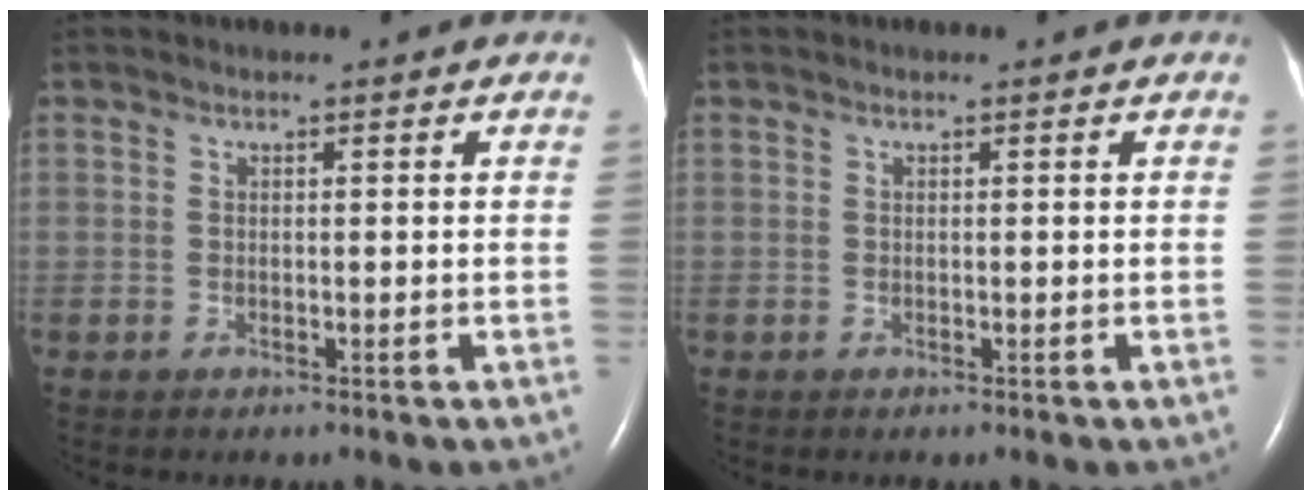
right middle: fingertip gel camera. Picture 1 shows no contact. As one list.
[{"total": 0.0}]